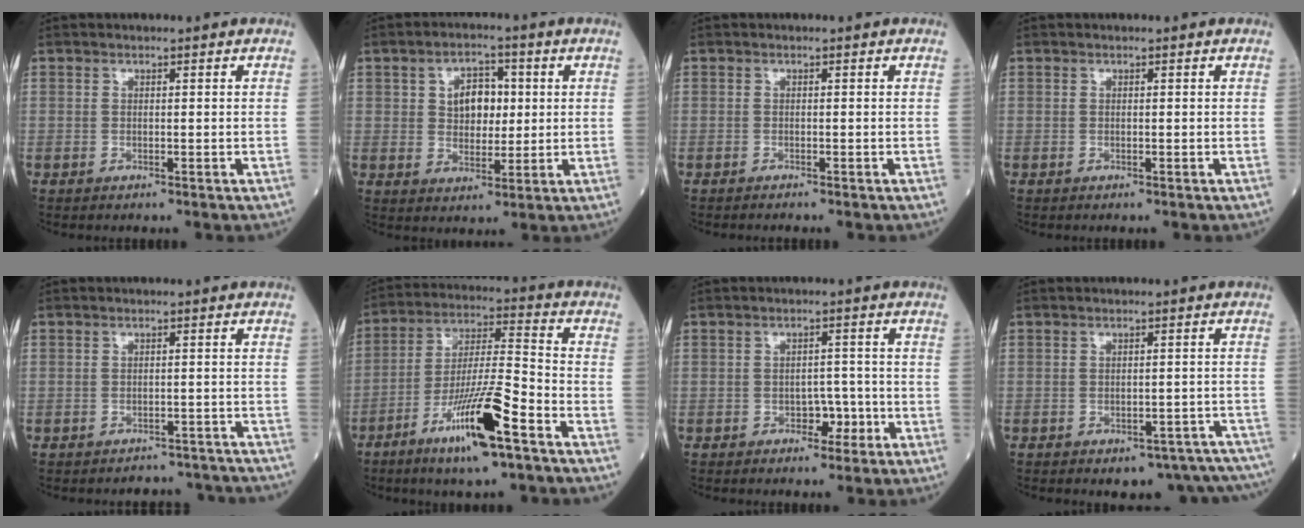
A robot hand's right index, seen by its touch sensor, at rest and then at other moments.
{"total": 6.4, "force": [1.3, 4.0, 4.7], "torque": [-0.074, 0.013, 0.025]}
{"total": 0.7, "force": [-0.6, -0.1, 0.2], "torque": [-0.004, 0.000, -0.008]}
{"total": 0.0}
{"total": 5.5, "force": [-5.2, 1.7, 0.0], "torque": [0.010, 0.008, -0.055]}
{"total": 14.1, "force": [-7.7, 1.2, 11.8], "torque": [-0.223, -0.017, -0.136]}
{"total": 3.1, "force": [-1.5, 2.0, 1.9], "torque": [-0.020, 0.008, -0.019]}
{"total": 11.9, "force": [-10.4, 4.3, 4.0], "torque": [-0.009, 0.030, -0.111]}